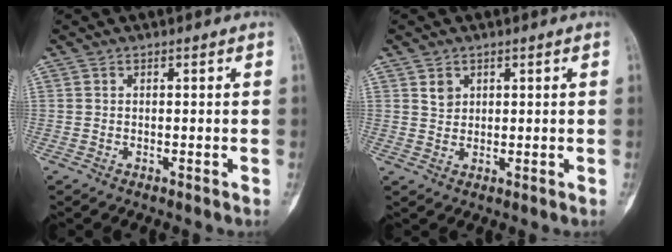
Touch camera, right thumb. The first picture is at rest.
{"total": 2.4, "force": [1.3, 1.8, 1.0], "torque": [-0.009, -0.009, 0.026]}